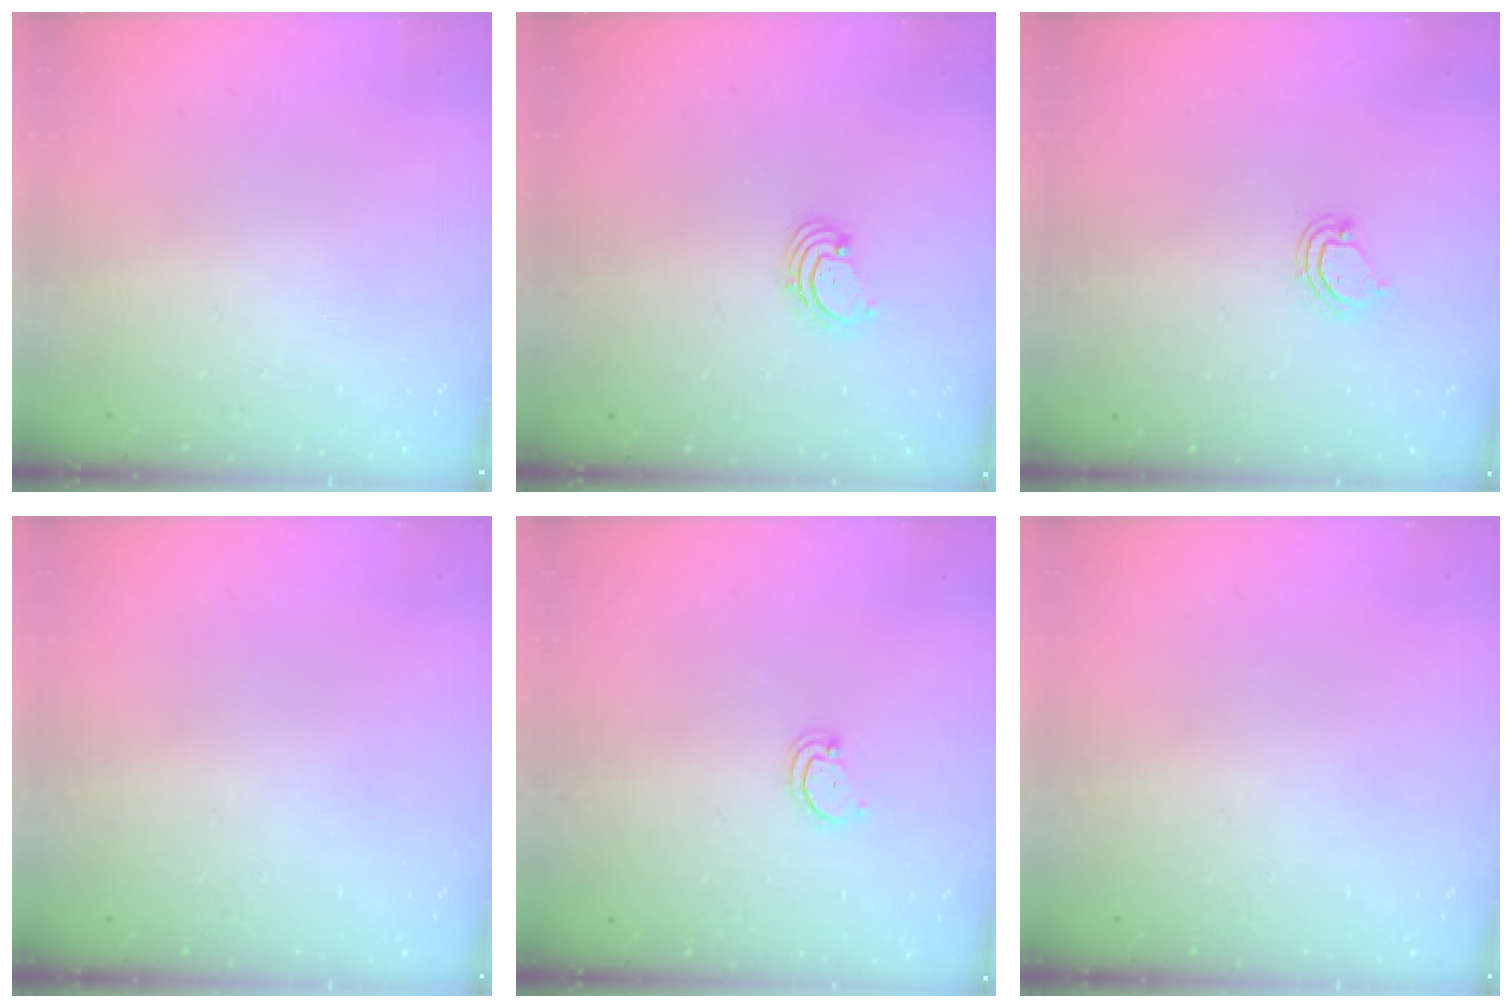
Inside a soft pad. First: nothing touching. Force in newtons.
{"total": 1.6, "press": 1.6, "slide": 0.2}
{"total": 4.4, "press": 4.4, "slide": 0.2}
{"total": 0.0}
{"total": 2.2, "press": 2.2, "slide": 0.2}
{"total": 0.0}